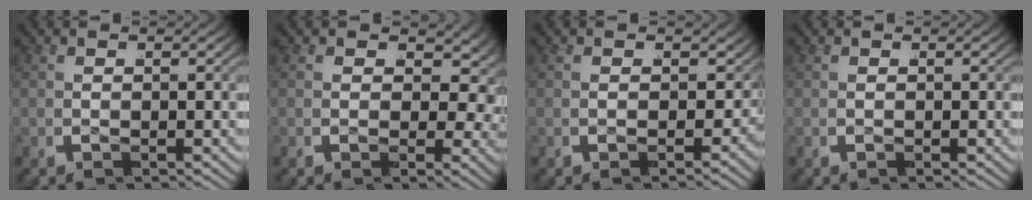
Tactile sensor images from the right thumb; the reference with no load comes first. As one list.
[{"total": 5.9, "force": [-0.5, 3.4, 4.7], "torque": [-0.068, -0.015, 0.001]}, {"total": 7.2, "force": [-0.8, 5.1, 5.1], "torque": [-0.066, -0.012, -0.006]}, {"total": 0.0}]